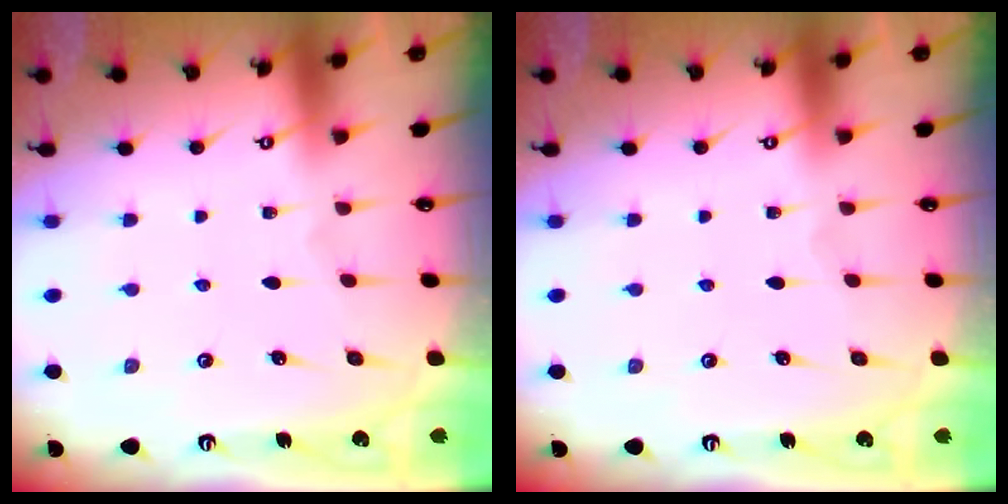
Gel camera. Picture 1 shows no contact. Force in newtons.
{"total": 0.0}